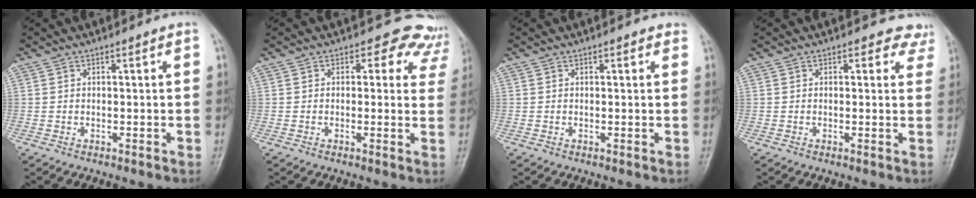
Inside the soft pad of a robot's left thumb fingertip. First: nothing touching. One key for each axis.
{"total": 7.6, "fx": 5.4, "fy": 4.9, "fz": 2.0, "tx": 0.026, "ty": -0.015, "tz": 0.031}
{"total": 1.0, "fx": 0.6, "fy": 0.5, "fz": 0.6, "tx": -0.005, "ty": -0.001, "tz": 0.003}
{"total": 3.8, "fx": 3.0, "fy": 2.2, "fz": 0.7, "tx": 0.025, "ty": -0.014, "tz": 0.013}